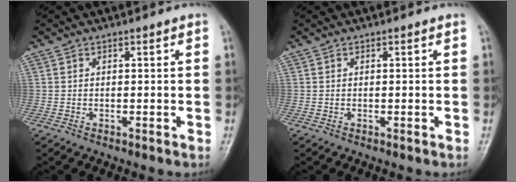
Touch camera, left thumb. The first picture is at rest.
{"total": 0.0}